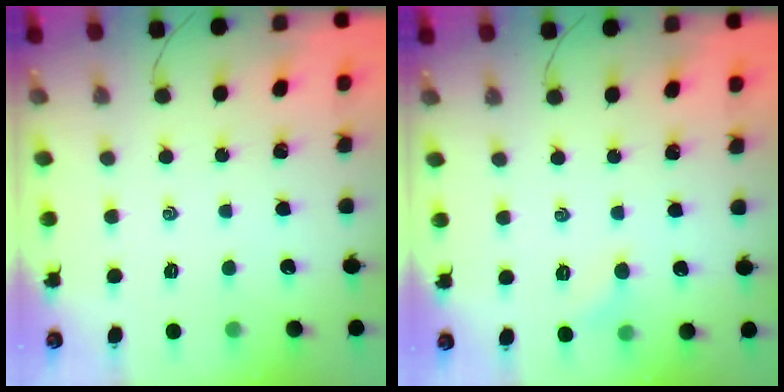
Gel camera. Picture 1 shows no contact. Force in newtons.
{"total": 4.4, "press": 4.1, "slide": 1.4}